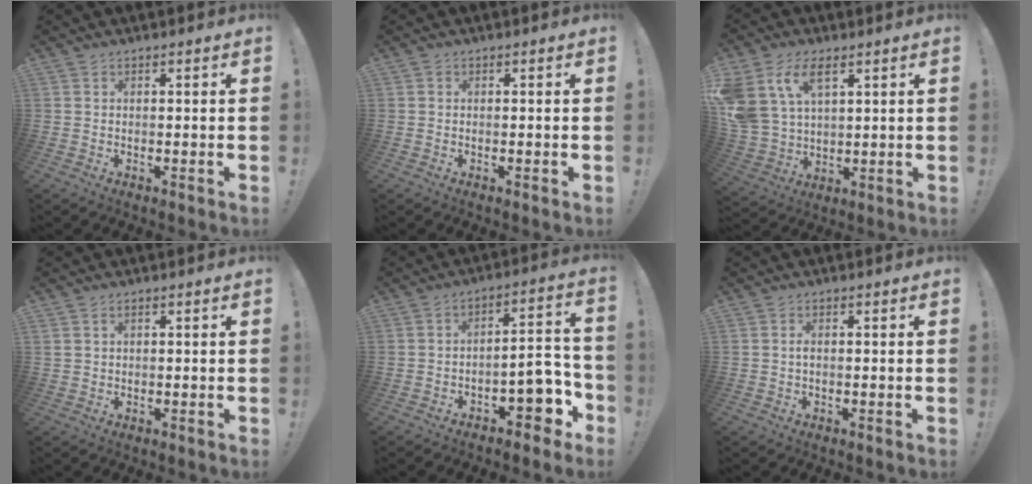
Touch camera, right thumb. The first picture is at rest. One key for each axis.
{"total": 0.8, "fx": -0.1, "fy": 0.3, "fz": -0.7, "tx": 0.005, "ty": 0.004, "tz": -0.001}
{"total": 12.8, "fx": 6.5, "fy": 7.8, "fz": 7.8, "tx": -0.176, "ty": -0.021, "tz": 0.128}
{"total": 1.3, "fx": 0.6, "fy": 0.9, "fz": 0.6, "tx": -0.021, "ty": 0.006, "tz": 0.014}
{"total": 9.8, "fx": -4.0, "fy": 5.3, "fz": 7.1, "tx": -0.074, "ty": 0.020, "tz": -0.064}
{"total": 0.9, "fx": -0.3, "fy": 0.2, "fz": 0.8, "tx": -0.020, "ty": 0.003, "tz": -0.005}